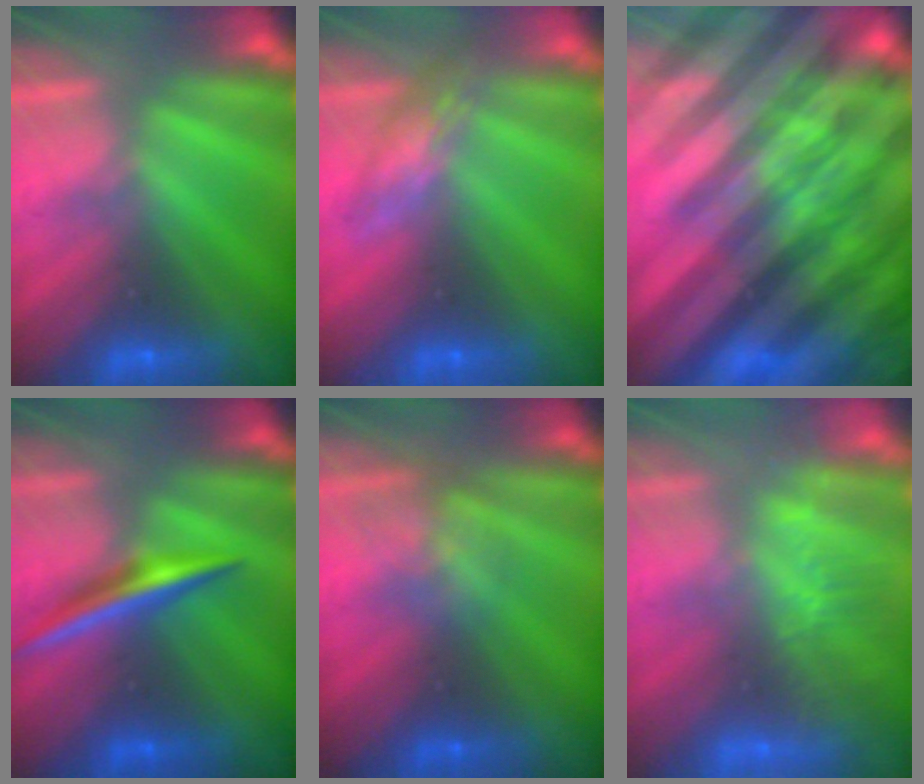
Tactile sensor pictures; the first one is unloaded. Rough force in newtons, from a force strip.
{"total": 2.5}
{"total": 8.5}
{"total": 1.9}
{"total": 2.6}
{"total": 3.1}